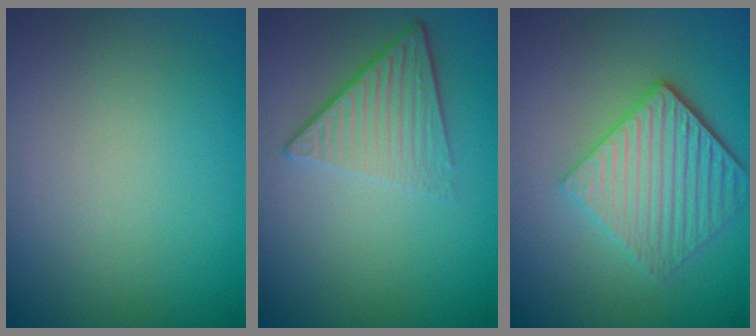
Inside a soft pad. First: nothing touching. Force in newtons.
{"total": 4.3, "press": 3.1, "slide": 3.0}
{"total": 5.0, "press": 4.0, "slide": 3.0}